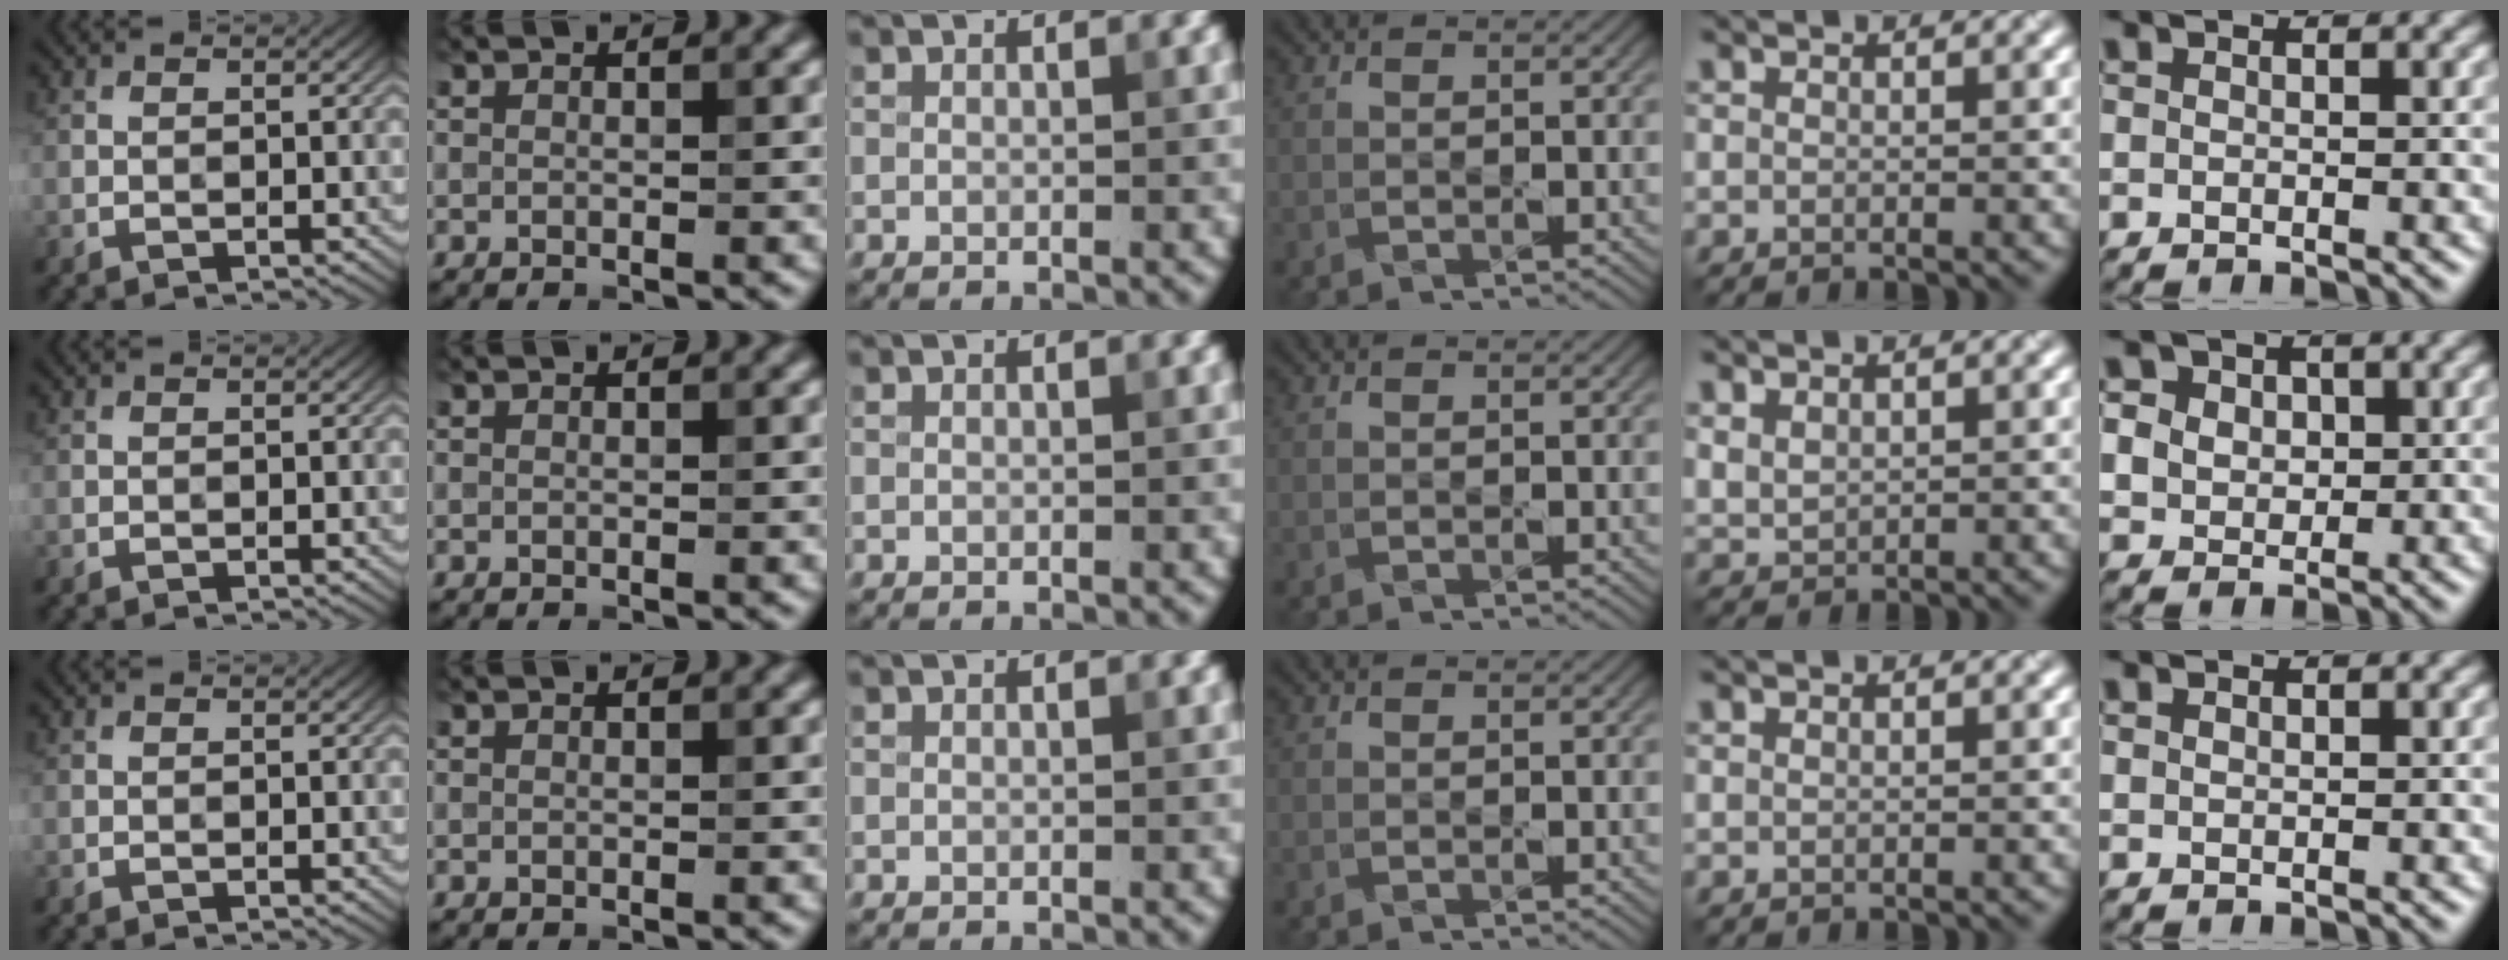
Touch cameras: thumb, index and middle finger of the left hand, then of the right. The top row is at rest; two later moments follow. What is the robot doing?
{"motion": "press", "object": "gel pad"}